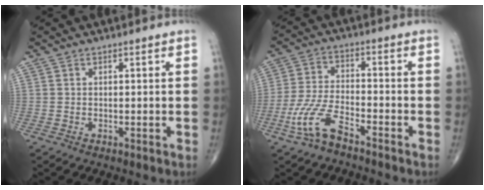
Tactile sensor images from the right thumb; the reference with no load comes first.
{"total": 8.7, "force": [-5.6, 3.2, 6.0], "torque": [-0.143, 0.028, -0.112]}